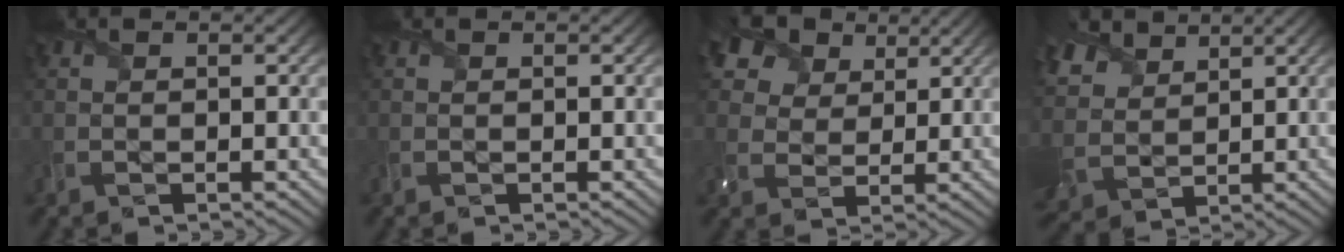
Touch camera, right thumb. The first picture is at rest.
{"total": 0.0}
{"total": 13.1, "force": [8.3, 8.6, 5.3], "torque": [-0.173, 0.021, 0.154]}
{"total": 7.6, "force": [4.6, 5.1, 3.3], "torque": [-0.108, 0.009, 0.092]}